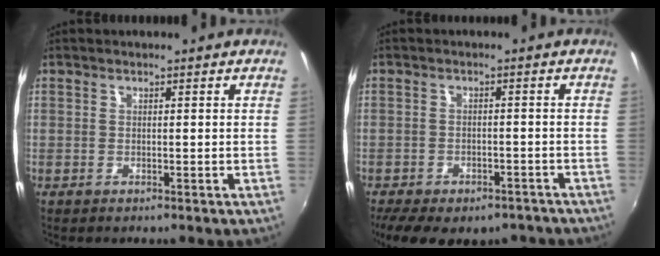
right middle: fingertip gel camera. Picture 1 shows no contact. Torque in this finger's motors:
{"motor_torque": [1.07, -1.07, 0.23, 0.10]}